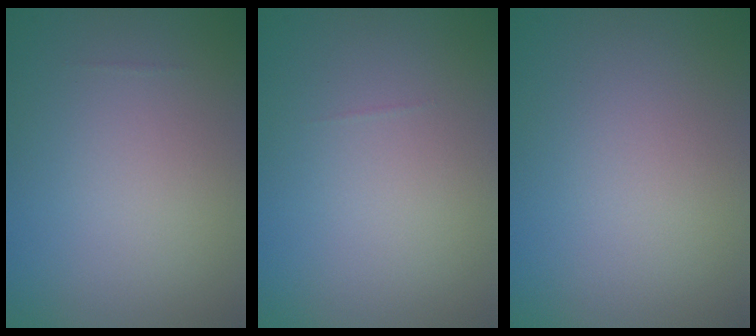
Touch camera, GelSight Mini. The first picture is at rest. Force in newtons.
{"total": 0.0}
{"total": 0.0}